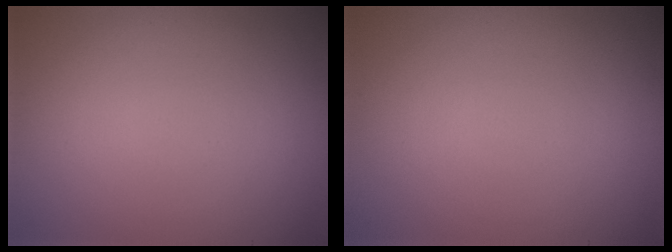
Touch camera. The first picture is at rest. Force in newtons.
{"total": 0.0}